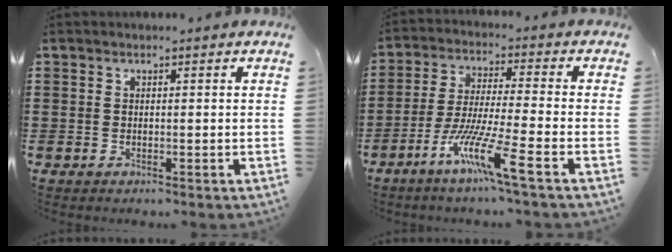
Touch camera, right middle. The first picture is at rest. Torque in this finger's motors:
{"motor_torque": [2.14, 0.00, 0.76, 0.21]}